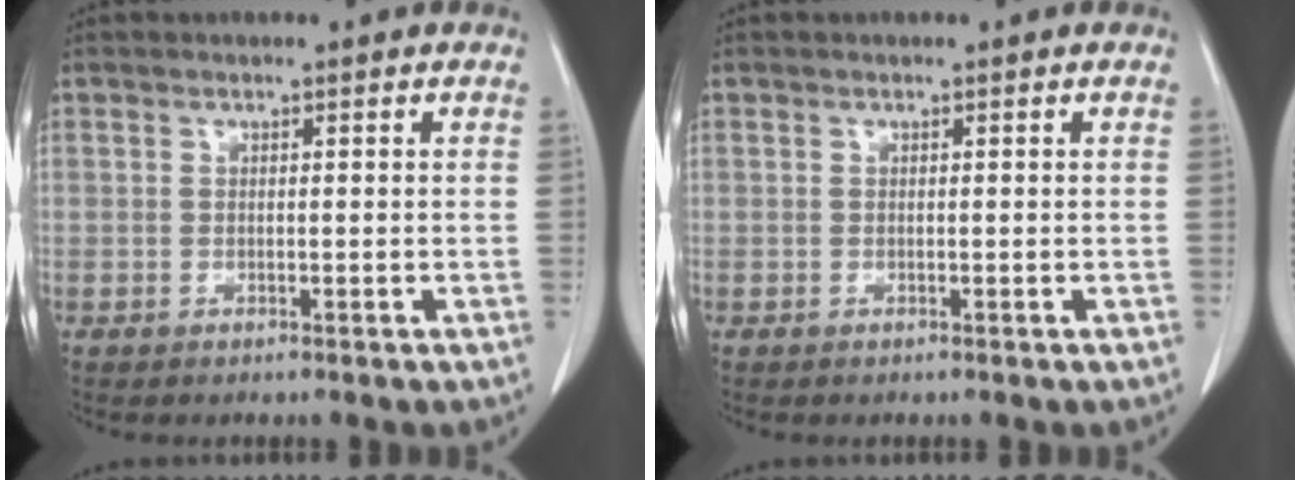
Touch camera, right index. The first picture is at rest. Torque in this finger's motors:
{"motor_torque": [0.00, 0.00, 0.00, 0.00]}